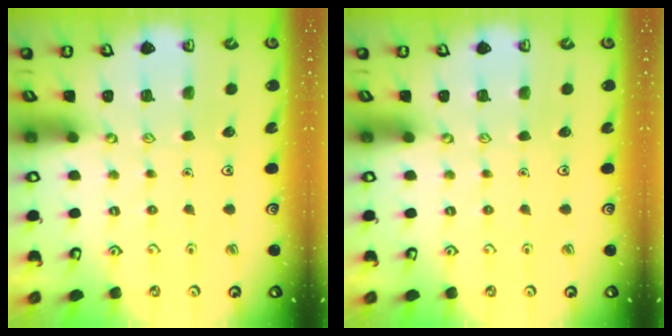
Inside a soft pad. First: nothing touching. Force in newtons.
{"total": 0.0}